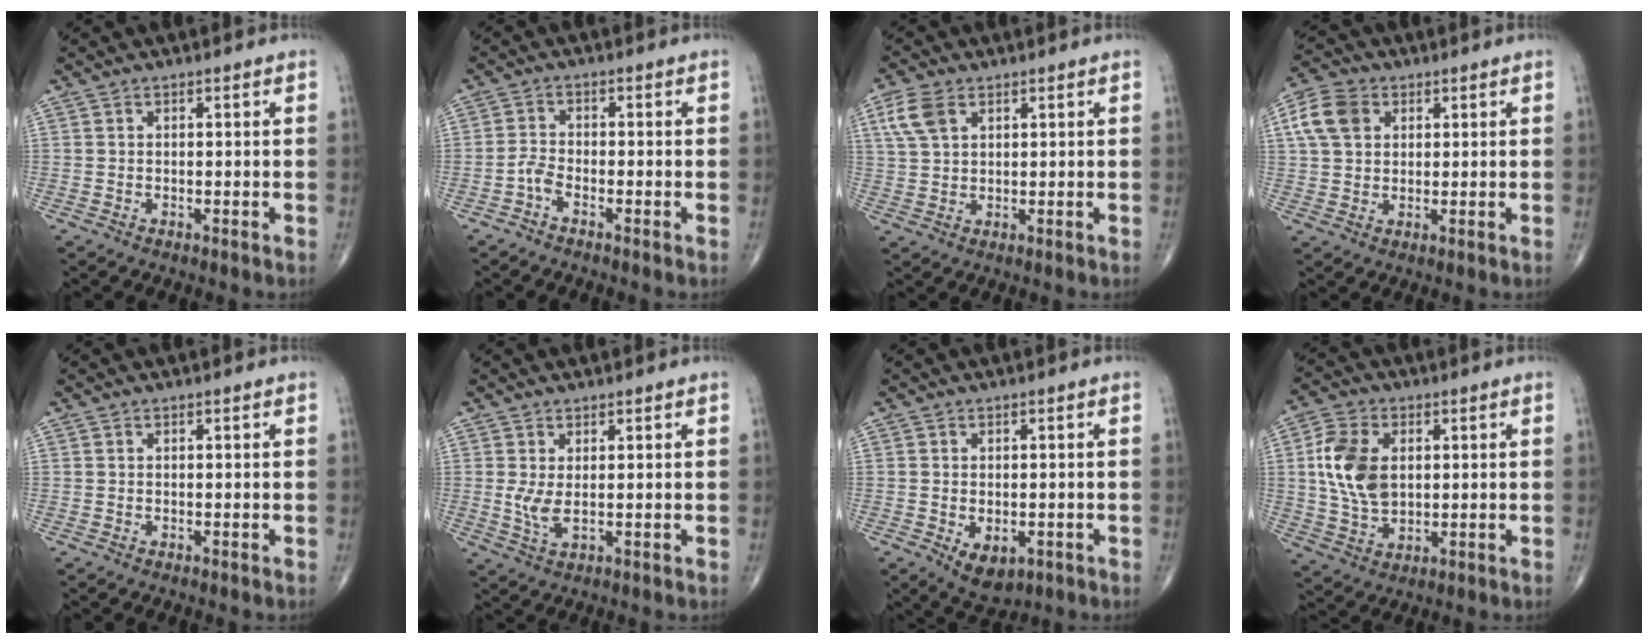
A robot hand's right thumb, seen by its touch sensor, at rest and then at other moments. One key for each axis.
{"total": 2.3, "fx": -1.6, "fy": 0.6, "fz": 1.5, "tx": -0.027, "ty": 0.007, "tz": -0.039}
{"total": 6.3, "fx": 2.8, "fy": 3.9, "fz": 4.0, "tx": -0.079, "ty": 0.002, "tz": 0.059}
{"total": 8.4, "fx": 2.8, "fy": 6.2, "fz": 4.9, "tx": -0.085, "ty": 0.007, "tz": 0.048}
{"total": 0.0}
{"total": 3.5, "fx": 0.5, "fy": 1.2, "fz": 3.2, "tx": -0.066, "ty": -0.011, "tz": 0.015}
{"total": 5.6, "fx": -1.8, "fy": 3.5, "fz": 4.1, "tx": -0.047, "ty": -0.002, "tz": -0.015}
{"total": 11.6, "fx": 1.8, "fy": 7.6, "fz": 8.5, "tx": -0.157, "ty": 0.000, "tz": 0.037}